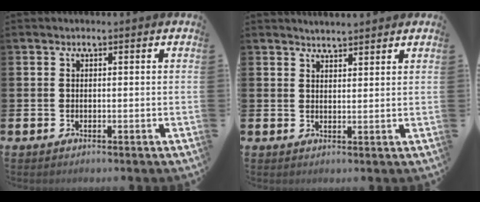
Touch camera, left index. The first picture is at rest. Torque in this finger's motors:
{"motor_torque": [0.88, -1.26, 0.06, 0.07]}